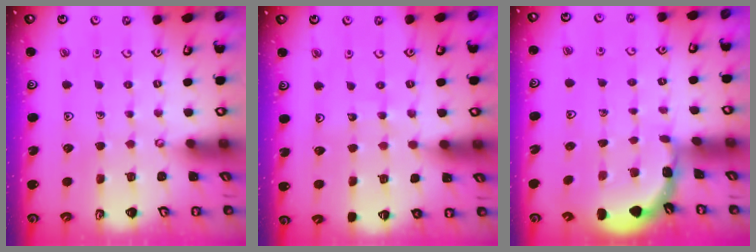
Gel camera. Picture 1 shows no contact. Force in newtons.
{"total": 6.9, "press": 6.9, "slide": 0.8}
{"total": 1.7, "press": 1.6, "slide": 0.1}